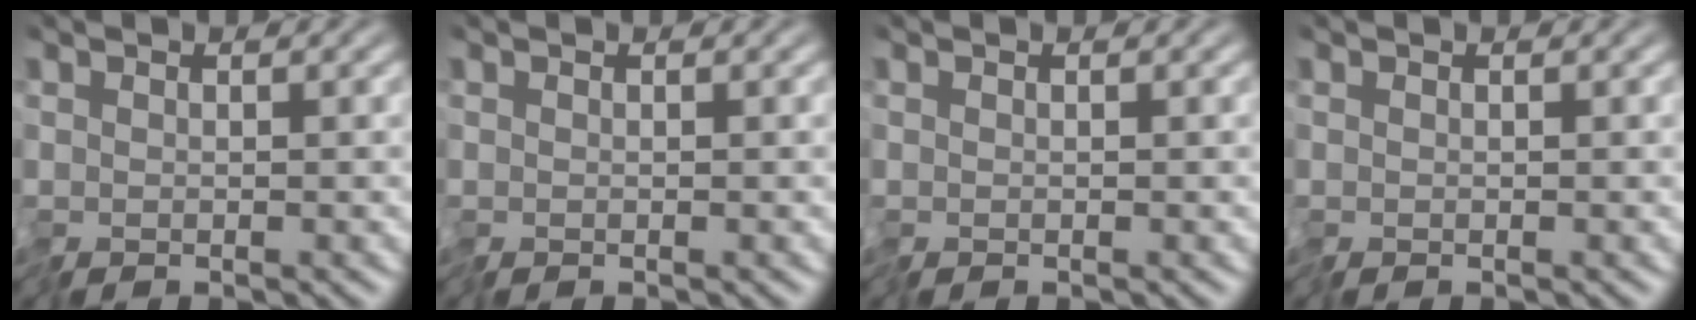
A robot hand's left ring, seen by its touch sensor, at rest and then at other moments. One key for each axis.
{"total": 0.0}
{"total": 0.0}
{"total": 0.0}